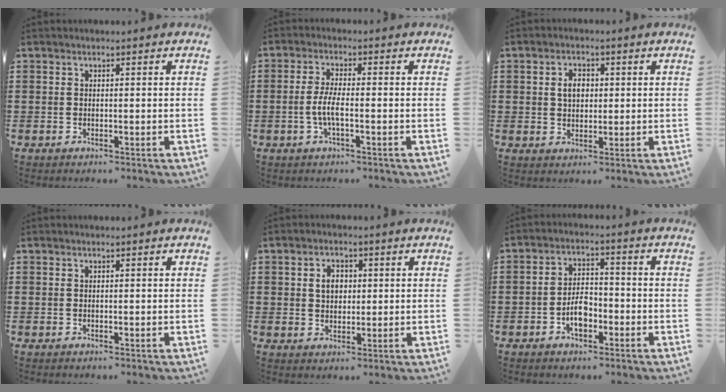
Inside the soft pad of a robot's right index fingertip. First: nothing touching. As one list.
[{"total": 4.1, "force": [-1.2, 0.8, 3.8], "torque": [-0.088, -0.005, -0.030]}, {"total": 3.2, "force": [0.4, 2.2, 2.3], "torque": [-0.051, 0.011, 0.006]}, {"total": 0.0}, {"total": 3.3, "force": [0.5, 2.5, 2.2], "torque": [-0.050, 0.012, 0.007]}, {"total": 5.0, "force": [-2.1, 2.7, 3.7], "torque": [-0.071, -0.001, -0.043]}]